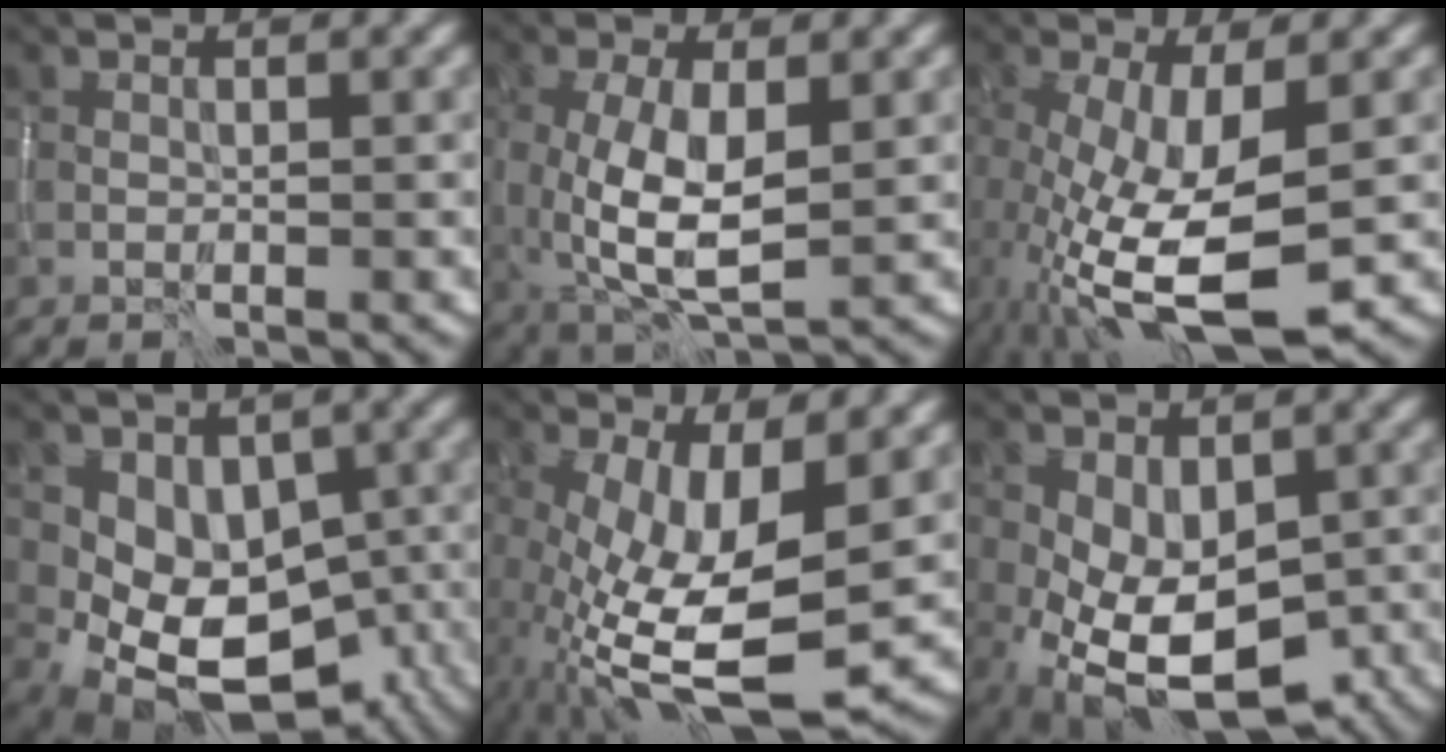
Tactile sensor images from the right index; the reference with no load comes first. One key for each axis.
{"total": 6.7, "fx": -0.2, "fy": 2.6, "fz": 6.2, "tx": -0.133, "ty": -0.008, "tz": 0.002}
{"total": 10.5, "fx": -2.5, "fy": 3.9, "fz": 9.4, "tx": -0.195, "ty": -0.029, "tz": -0.039}
{"total": 10.1, "fx": -2.7, "fy": 7.5, "fz": 6.3, "tx": -0.072, "ty": -0.009, "tz": -0.027}
{"total": 12.3, "fx": -2.2, "fy": 4.5, "fz": 11.3, "tx": -0.216, "ty": -0.020, "tz": -0.033}
{"total": 9.6, "fx": -2.8, "fy": 5.7, "fz": 7.2, "tx": -0.126, "ty": -0.023, "tz": -0.037}